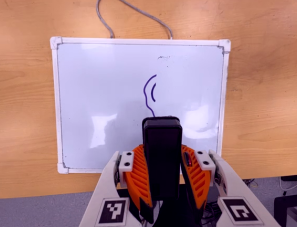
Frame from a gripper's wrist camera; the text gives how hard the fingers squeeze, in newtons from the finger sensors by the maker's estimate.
{"total": 7.8, "left": 6.2, "right": 9.3}